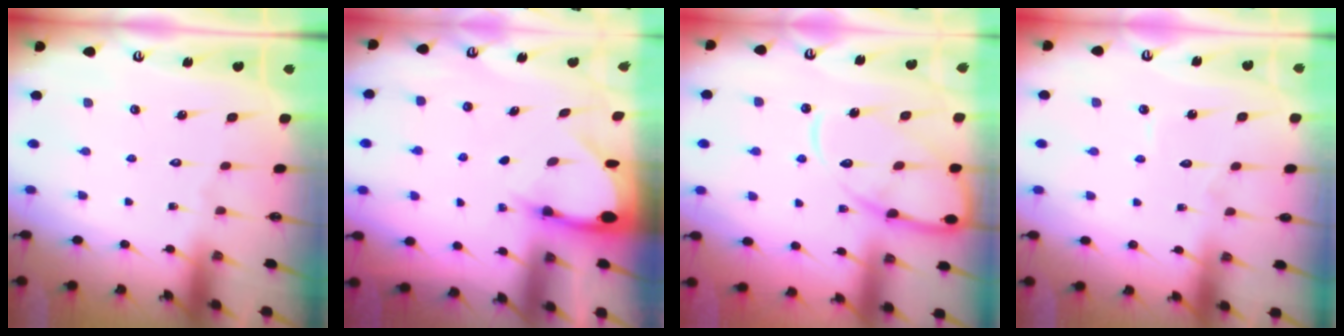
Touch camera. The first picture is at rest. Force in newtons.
{"total": 3.1, "press": 3.1, "slide": 0.2}
{"total": 13.3, "press": 13.2, "slide": 1.2}
{"total": 3.7, "press": 3.7, "slide": 0.4}